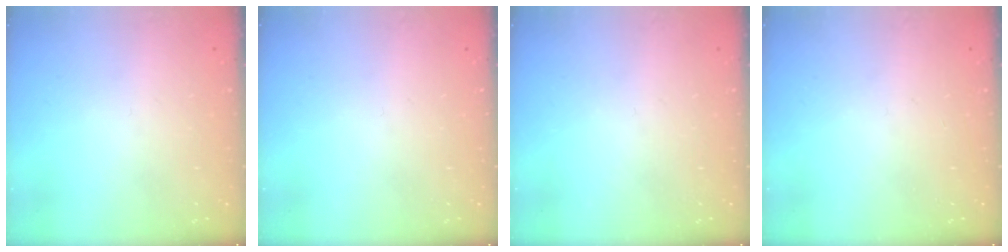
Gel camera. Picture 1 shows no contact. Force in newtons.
{"total": 0.0}
{"total": 0.0}
{"total": 0.0}